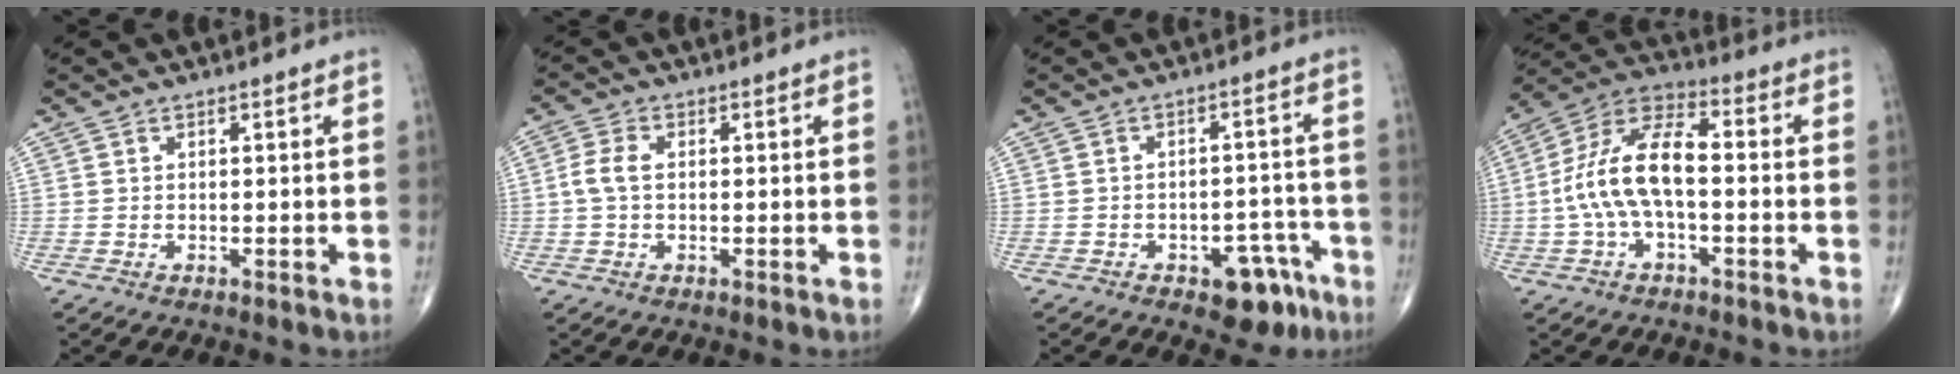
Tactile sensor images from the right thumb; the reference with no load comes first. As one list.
[{"total": 3.7, "force": [0.0, 2.3, 2.9], "torque": [-0.069, 0.009, -0.004]}, {"total": 7.9, "force": [-4.6, 4.3, 4.9], "torque": [-0.032, 0.040, -0.056]}, {"total": 13.4, "force": [-1.3, 6.3, 11.8], "torque": [-0.239, 0.044, -0.031]}]